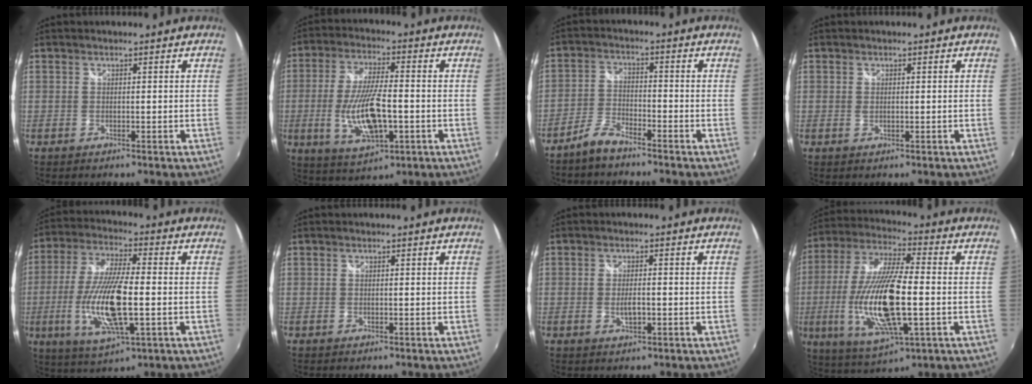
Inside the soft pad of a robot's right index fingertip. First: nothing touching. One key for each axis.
{"total": 13.2, "fx": -3.0, "fy": 4.7, "fz": 12.0, "tx": -0.239, "ty": -0.013, "tz": -0.048}
{"total": 4.8, "fx": -4.1, "fy": 1.2, "fz": 2.2, "tx": -0.059, "ty": 0.006, "tz": -0.085}
{"total": 0.8, "fx": -0.1, "fy": 0.5, "fz": 0.6, "tx": -0.014, "ty": -0.002, "tz": -0.001}
{"total": 16.1, "fx": -3.2, "fy": 4.3, "fz": 15.2, "tx": -0.311, "ty": -0.016, "tz": -0.058}
{"total": 0.0}
{"total": 2.8, "fx": -0.7, "fy": 1.1, "fz": 2.4, "tx": -0.043, "ty": -0.005, "tz": -0.010}
{"total": 19.6, "fx": -3.5, "fy": 5.4, "fz": 18.5, "tx": -0.376, "ty": -0.018, "tz": -0.059}